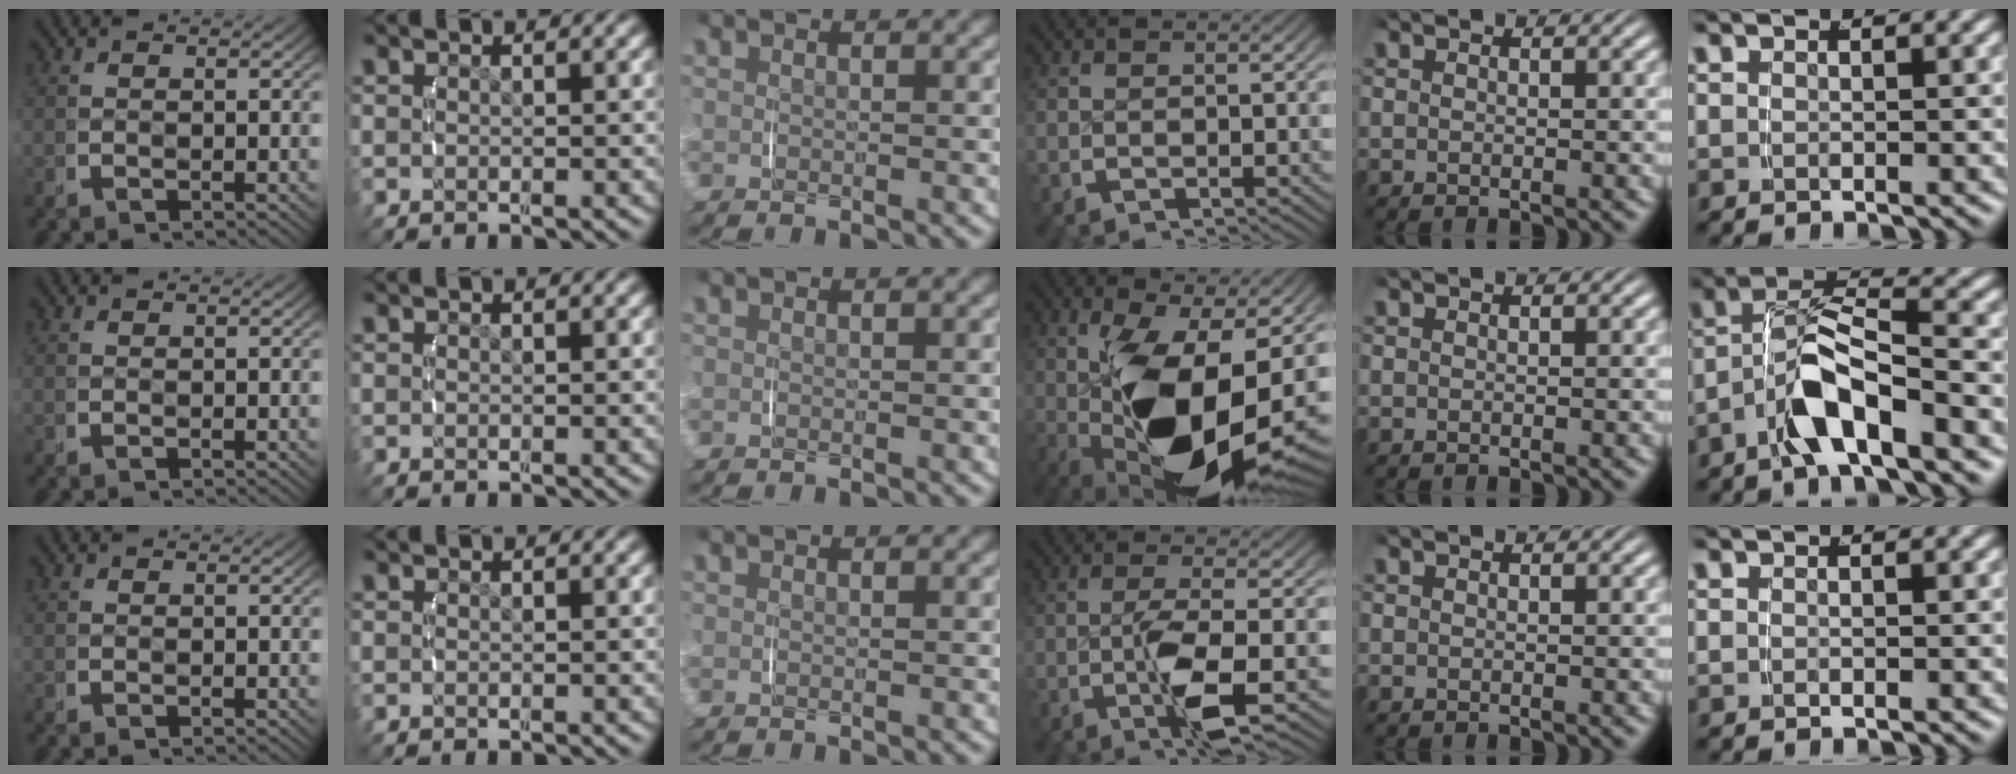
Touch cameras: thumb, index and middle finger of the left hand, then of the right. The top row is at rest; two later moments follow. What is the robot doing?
{"motion": "lift_and_place", "object": "jar lid"}